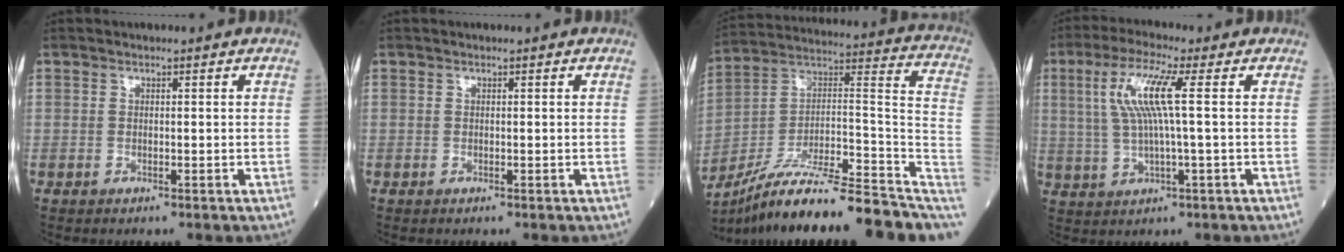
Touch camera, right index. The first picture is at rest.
{"total": 0.0}
{"total": 28.7, "force": [-23.2, 1.9, 16.8], "torque": [-0.184, 0.006, -0.361]}
{"total": 8.3, "force": [1.8, -0.1, 8.1], "torque": [-0.176, 0.012, 0.037]}